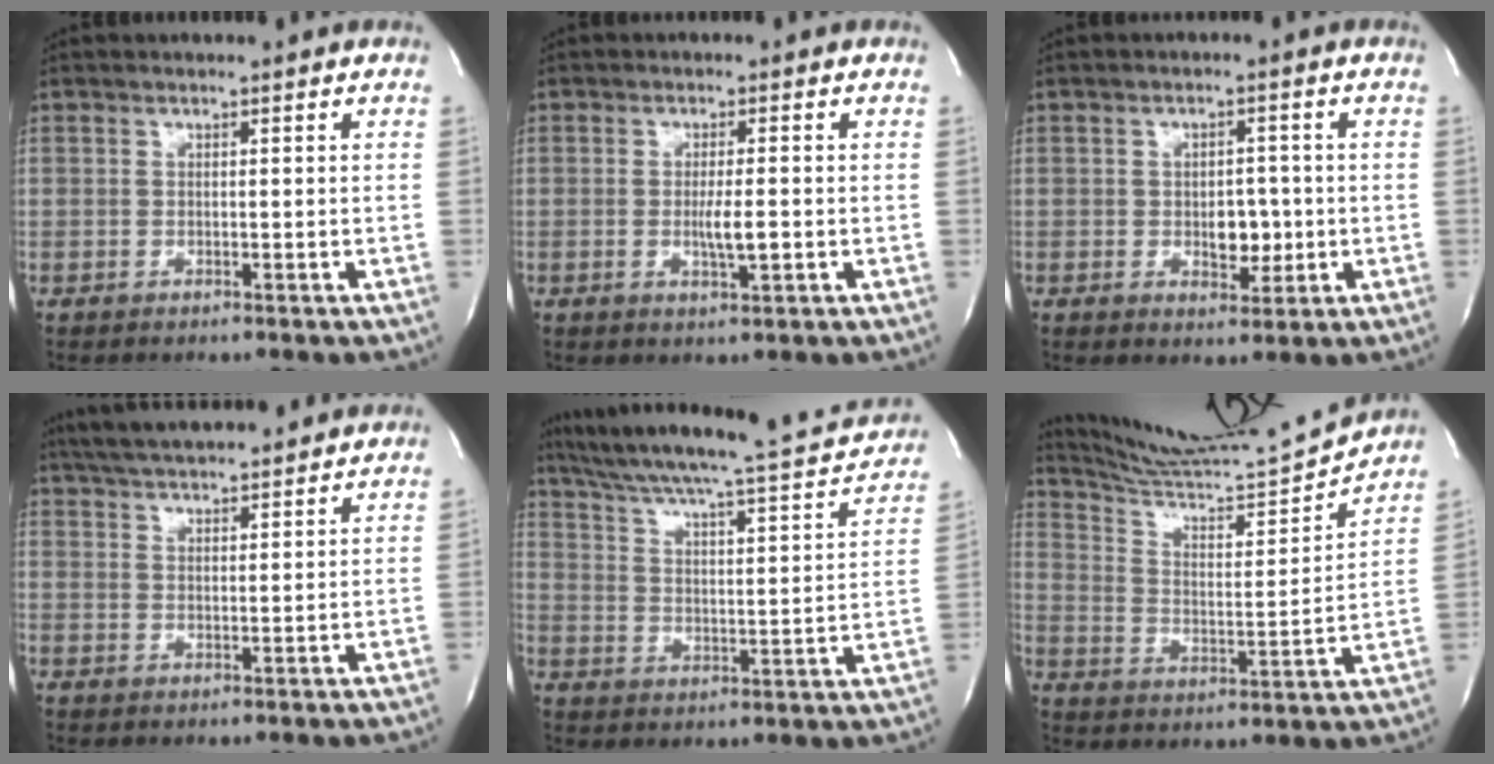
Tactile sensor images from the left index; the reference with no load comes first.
{"total": 3.4, "force": [-0.7, 0.3, 3.3], "torque": [-0.062, -0.006, -0.009]}
{"total": 4.1, "force": [-0.6, 2.5, 3.2], "torque": [-0.039, 0.001, -0.002]}
{"total": 13.3, "force": [12.1, 1.5, 5.3], "torque": [-0.097, 0.029, 0.184]}
{"total": 24.1, "force": [21.8, 2.1, 10.1], "torque": [-0.166, -0.025, 0.296]}
{"total": 16.8, "force": [16.2, -1.7, 4.2], "torque": [-0.085, -0.038, 0.260]}